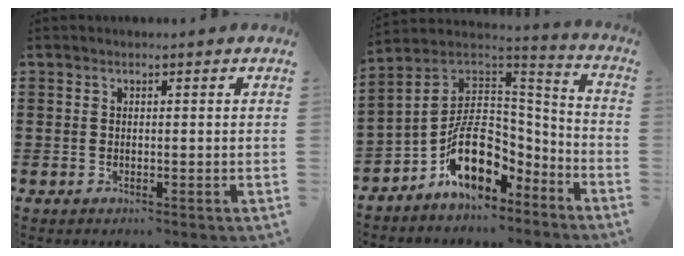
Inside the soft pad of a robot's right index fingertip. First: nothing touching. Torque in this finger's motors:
{"motor_torque": [1.85, 0.29, 1.05, 0.21]}